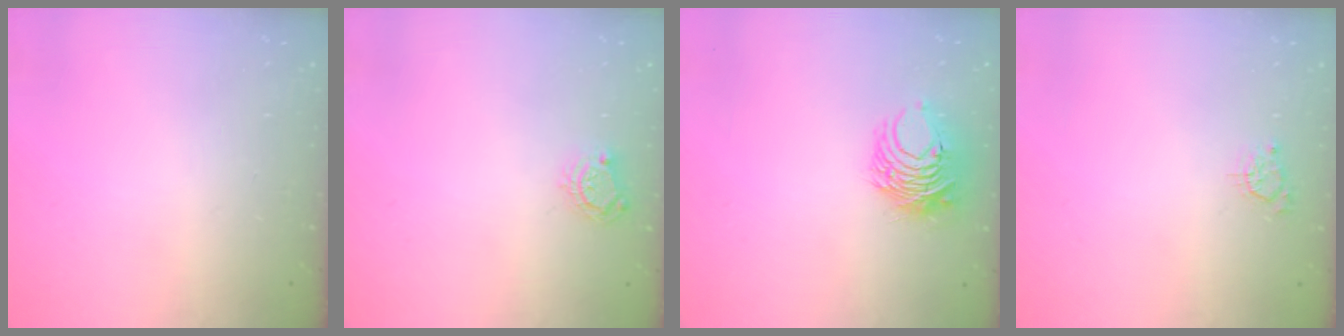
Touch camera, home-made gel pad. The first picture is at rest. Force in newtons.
{"total": 5.5, "press": 5.4, "slide": 0.6}
{"total": 9.8, "press": 9.7, "slide": 0.9}
{"total": 2.9, "press": 2.9, "slide": 0.3}